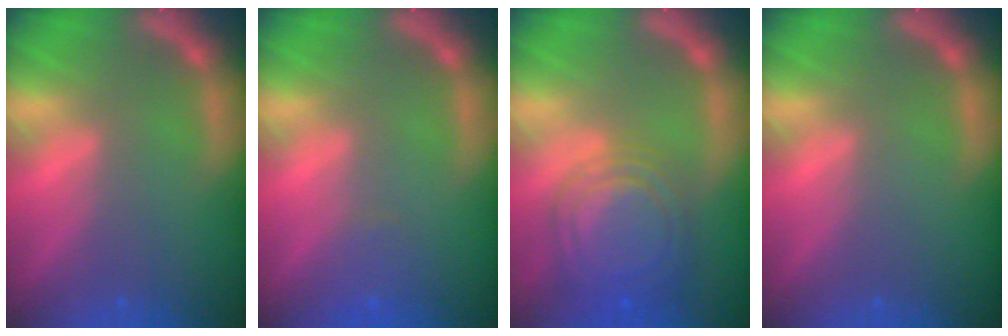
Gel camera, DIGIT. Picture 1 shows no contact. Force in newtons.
{"total": 1.4}
{"total": 9.5}
{"total": 0.0}